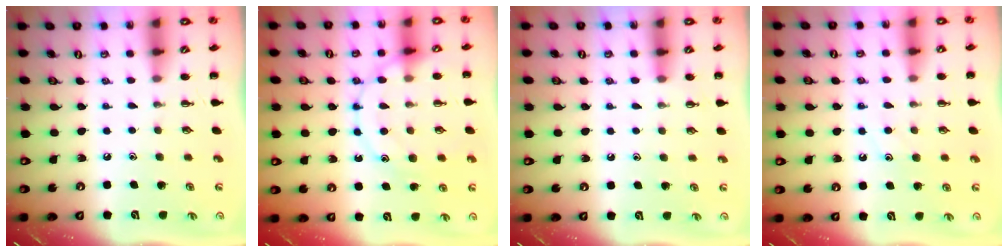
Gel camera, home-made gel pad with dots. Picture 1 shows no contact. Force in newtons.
{"total": 12.6, "press": 12.6, "slide": 0.9}
{"total": 6.0, "press": 5.6, "slide": 2.2}
{"total": 8.4, "press": 8.4, "slide": 1.0}